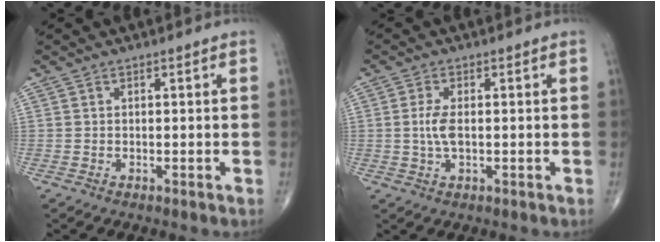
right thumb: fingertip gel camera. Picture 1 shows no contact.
{"total": 3.9, "force": [0.0, 1.7, 3.5], "torque": [-0.079, 0.001, -0.001]}